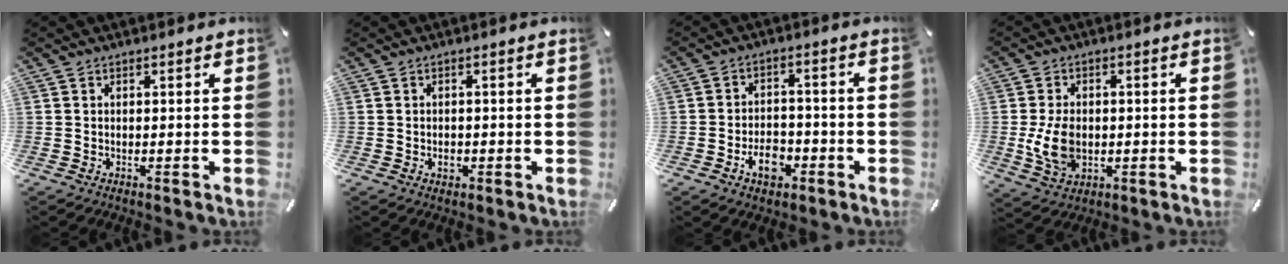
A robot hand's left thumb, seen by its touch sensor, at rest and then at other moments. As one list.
[{"total": 1.8, "force": [-0.5, 1.4, 1.0], "torque": [-0.018, 0.002, -0.010]}, {"total": 7.3, "force": [-3.2, 5.1, 4.2], "torque": [-0.067, 0.016, -0.054]}, {"total": 8.7, "force": [-1.1, 6.0, 6.2], "torque": [-0.134, -0.001, -0.021]}]